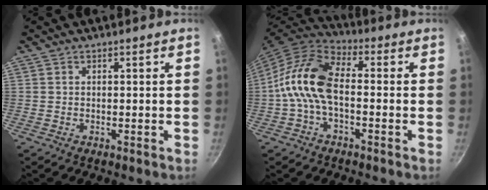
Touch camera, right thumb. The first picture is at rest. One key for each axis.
{"total": 12.0, "fx": -1.5, "fy": 6.6, "fz": 9.8, "tx": -0.186, "ty": 0.039, "tz": -0.046}